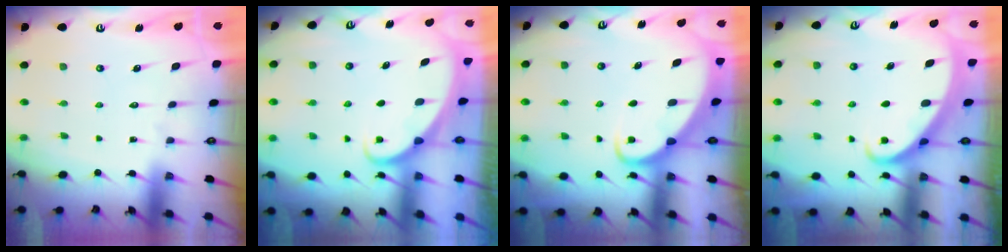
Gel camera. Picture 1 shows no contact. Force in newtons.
{"total": 1.9, "press": 1.9, "slide": 0.1}
{"total": 3.9, "press": 3.9, "slide": 0.3}
{"total": 2.6, "press": 2.6, "slide": 0.2}